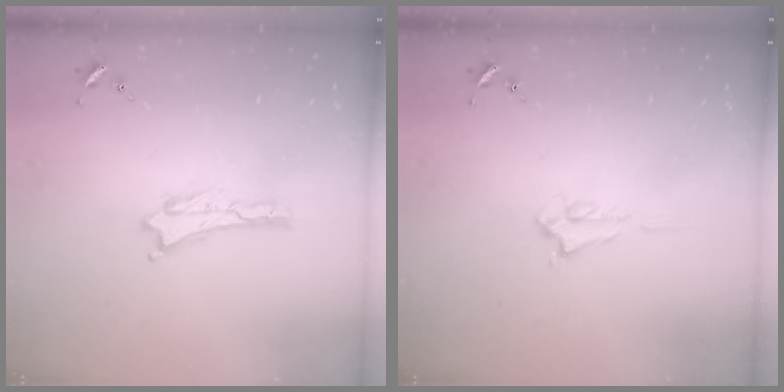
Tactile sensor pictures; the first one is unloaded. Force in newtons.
{"total": 0.7, "press": 0.6, "slide": 0.2}